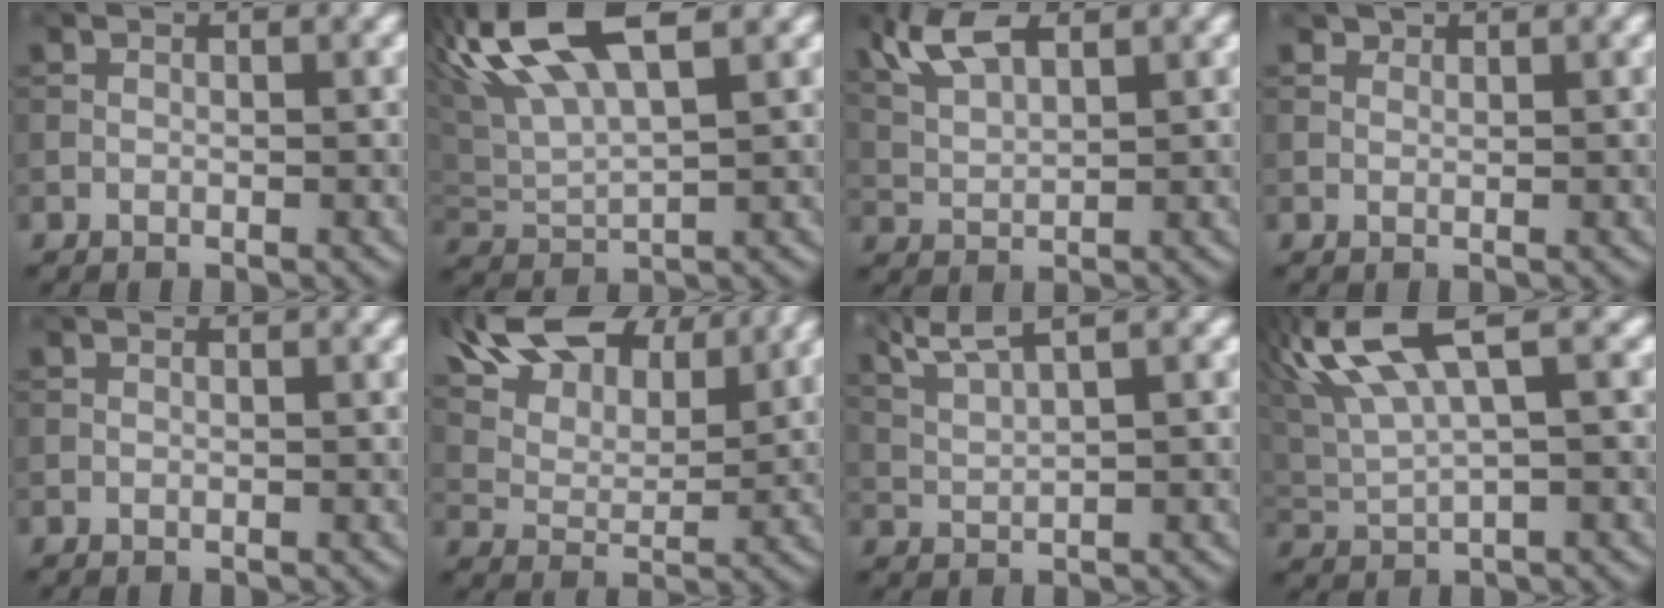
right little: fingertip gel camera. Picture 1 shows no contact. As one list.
[{"total": 10.1, "force": [4.6, 3.5, 8.4], "torque": [-0.180, 0.030, 0.078]}, {"total": 5.0, "force": [2.9, 2.1, 3.6], "torque": [-0.084, 0.011, 0.058]}, {"total": 1.1, "force": [1.0, 0.4, 0.2], "torque": [-0.004, -0.001, 0.016]}, {"total": 0.0}, {"total": 11.8, "force": [8.2, 5.1, 6.9], "torque": [-0.145, 0.019, 0.130]}, {"total": 4.6, "force": [3.3, 0.8, 3.1], "torque": [-0.065, 0.016, 0.060]}, {"total": 8.7, "force": [4.4, 2.3, 7.2], "torque": [-0.155, 0.025, 0.084]}]